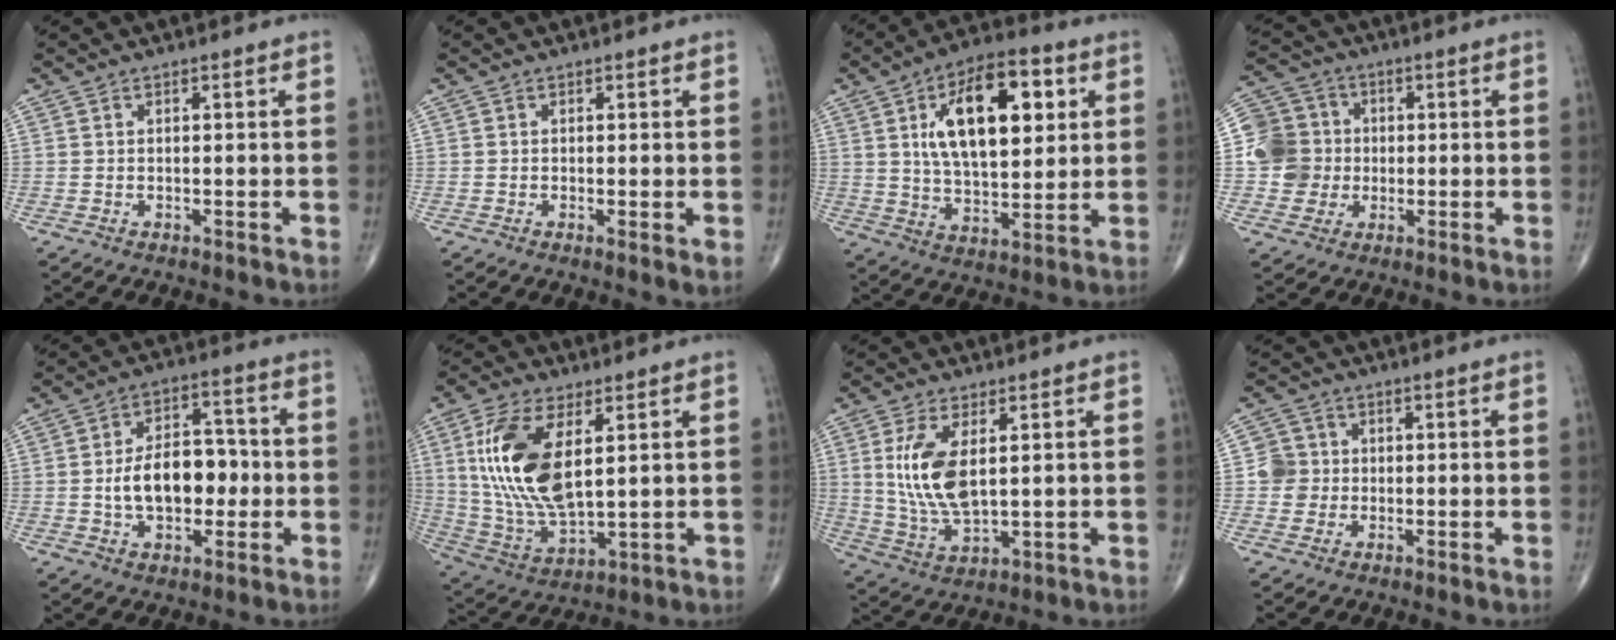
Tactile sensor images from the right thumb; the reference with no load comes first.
{"total": 1.6, "force": [0.0, 0.3, 1.6], "torque": [-0.031, -0.008, -0.004]}
{"total": 19.2, "force": [5.7, 9.5, 15.7], "torque": [-0.223, -0.009, 0.094]}
{"total": 9.9, "force": [-0.3, 9.5, 2.6], "torque": [-0.023, 0.016, -0.009]}
{"total": 12.5, "force": [-1.3, 7.8, 9.7], "torque": [-0.132, 0.030, -0.023]}
{"total": 17.9, "force": [4.6, 8.5, 15.1], "torque": [-0.304, -0.020, 0.097]}
{"total": 11.3, "force": [2.3, 5.2, 9.7], "torque": [-0.198, -0.015, 0.056]}
{"total": 4.2, "force": [-0.1, 4.1, 0.5], "torque": [0.021, 0.009, -0.009]}